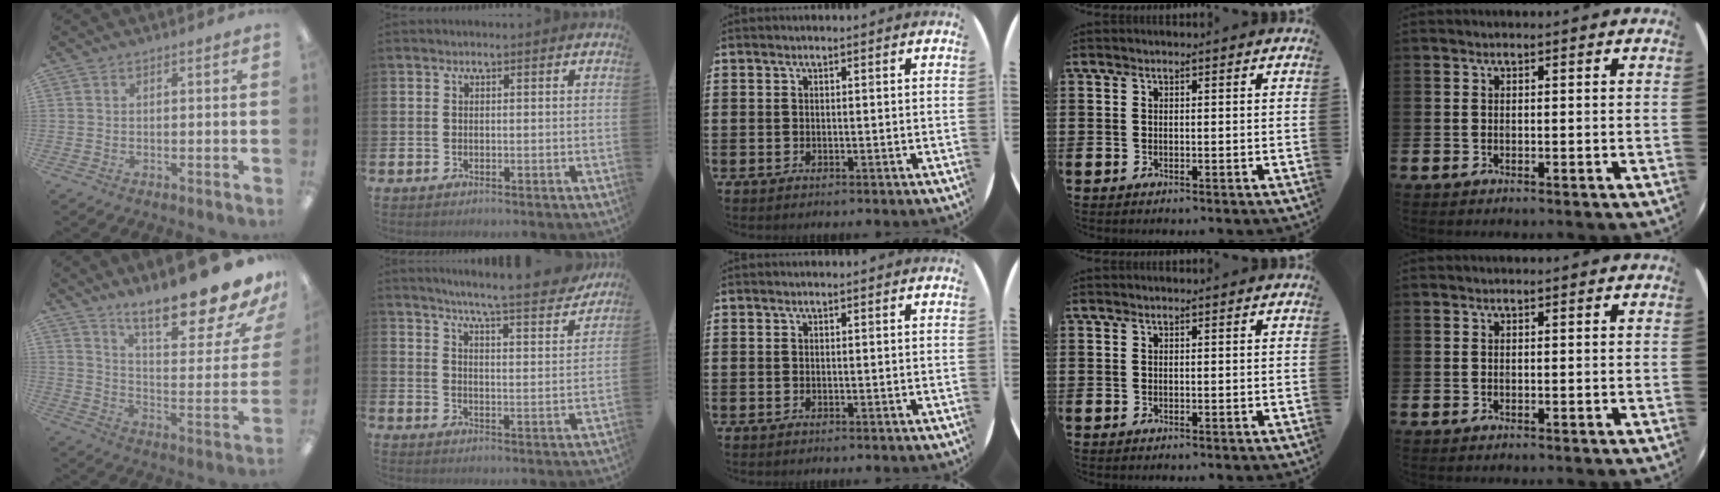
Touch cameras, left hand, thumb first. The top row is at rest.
{"thumb": {"total": 20.9, "force": [16.8, 4.6, 11.5], "torque": [-0.161, -0.131, 0.273]}, "index": {"total": 6.6, "force": [6.2, -0.4, 2.1], "torque": [-0.051, -0.051, 0.102]}}